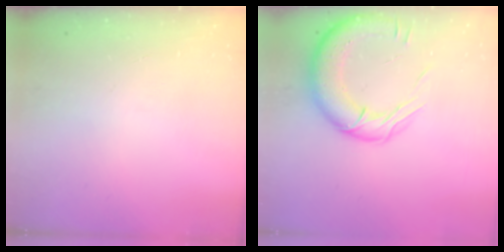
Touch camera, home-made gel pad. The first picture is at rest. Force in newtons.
{"total": 16.5, "press": 16.1, "slide": 3.4}